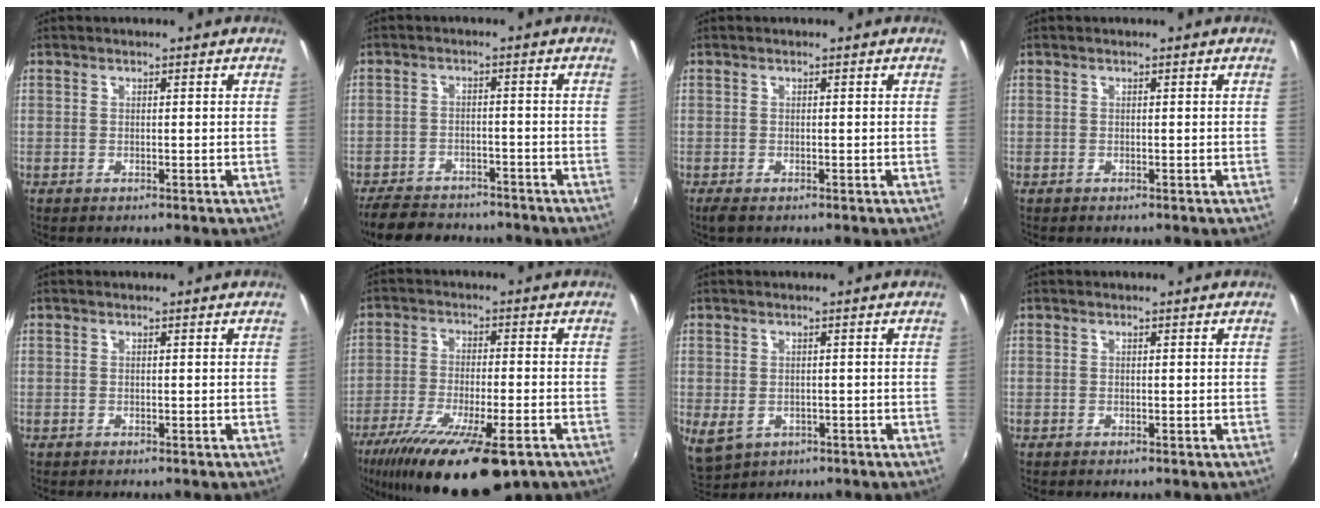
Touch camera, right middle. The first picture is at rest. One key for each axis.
{"total": 12.1, "fx": -10.2, "fy": 4.6, "fz": 4.4, "tx": -0.113, "ty": -0.011, "tz": -0.155}
{"total": 1.7, "fx": -1.0, "fy": 0.6, "fz": 1.1, "tx": -0.023, "ty": -0.008, "tz": -0.018}
{"total": 0.0}
{"total": 0.0}
{"total": 20.1, "fx": -13.1, "fy": 5.0, "fz": 14.3, "tx": -0.270, "ty": -0.068, "tz": -0.211}
{"total": 3.9, "fx": -1.1, "fy": 3.0, "fz": 2.2, "tx": -0.043, "ty": -0.009, "tz": -0.011}
{"total": 0.0}